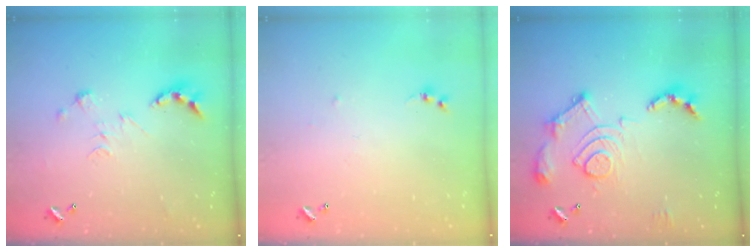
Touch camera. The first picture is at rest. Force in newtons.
{"total": 5.7, "press": 5.7, "slide": 0.6}
{"total": 18.1, "press": 18.0, "slide": 1.9}